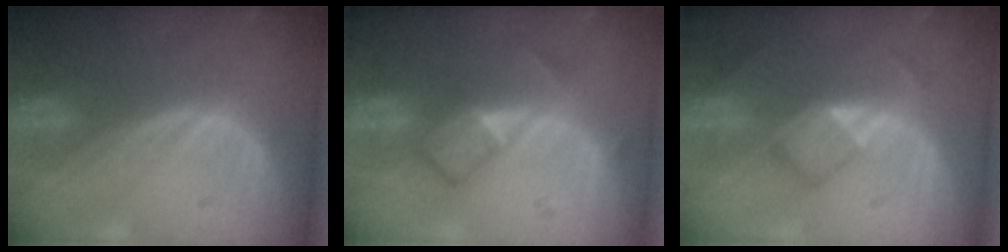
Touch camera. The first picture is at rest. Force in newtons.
{"total": 4.9, "press": 4.7, "slide": 1.4}
{"total": 4.8, "press": 4.5, "slide": 1.4}